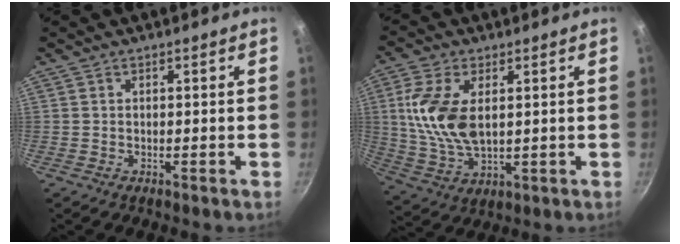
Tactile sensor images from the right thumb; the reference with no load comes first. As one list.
[{"total": 12.6, "force": [2.2, 6.8, 10.4], "torque": [-0.205, -0.009, 0.049]}]